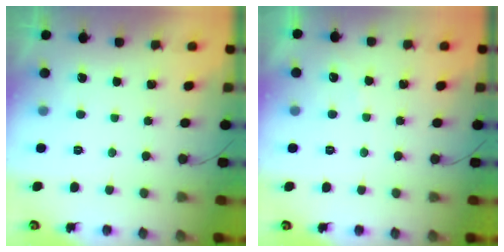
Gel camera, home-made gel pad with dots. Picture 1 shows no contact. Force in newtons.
{"total": 2.8, "press": 2.8, "slide": 0.5}